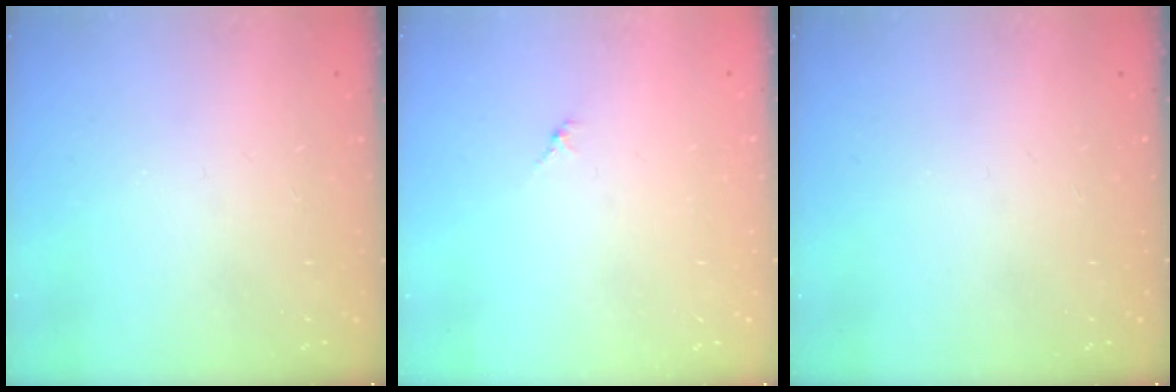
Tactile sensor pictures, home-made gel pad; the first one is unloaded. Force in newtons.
{"total": 0.8, "press": 0.6, "slide": 0.4}
{"total": 0.0}